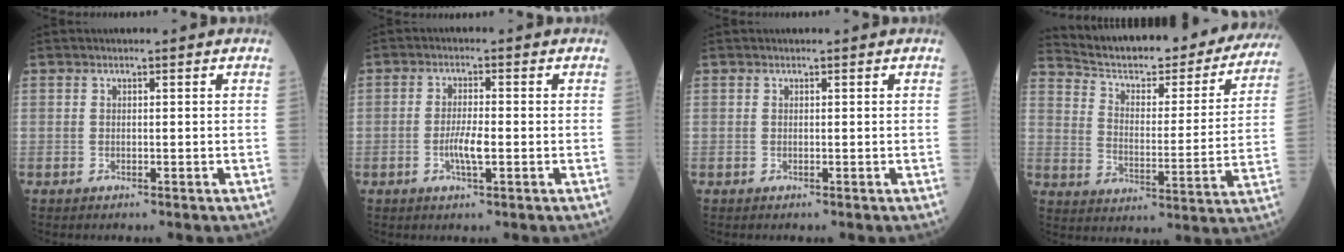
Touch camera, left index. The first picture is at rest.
{"total": 3.6, "force": [-0.9, 0.5, 3.4], "torque": [-0.071, -0.003, -0.018]}
{"total": 0.0}
{"total": 27.5, "force": [24.8, 6.0, 10.4], "torque": [-0.158, -0.046, 0.322]}